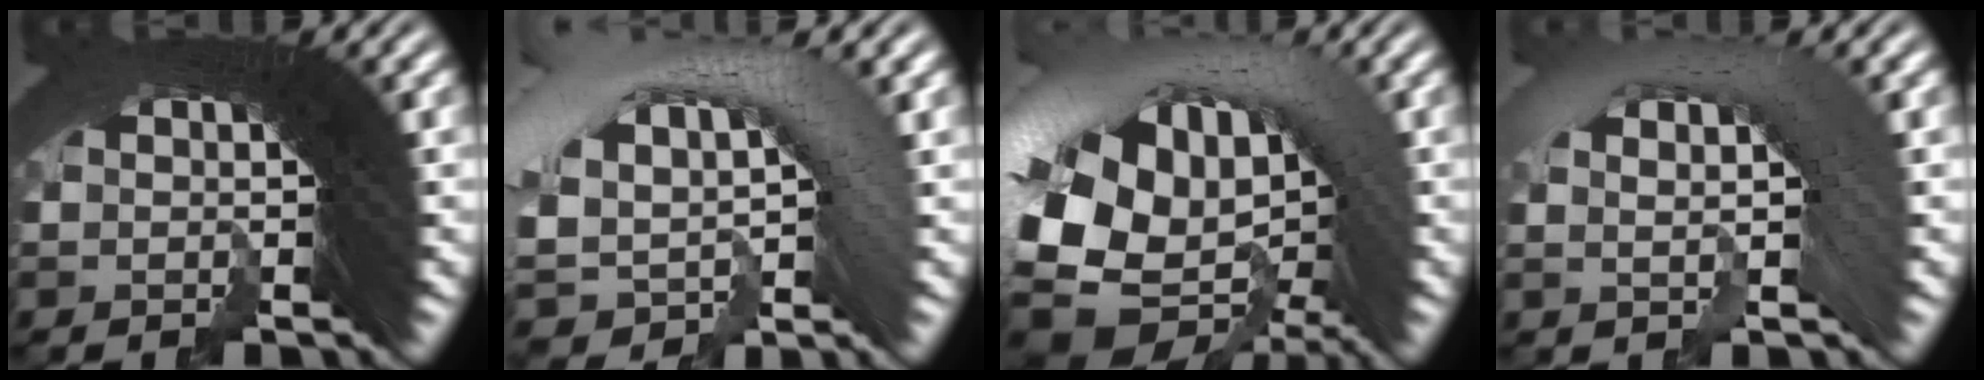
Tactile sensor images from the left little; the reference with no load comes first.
{"total": 8.6, "force": [-0.8, 5.8, 6.3], "torque": [-0.122, 0.003, -0.013]}
{"total": 12.7, "force": [-2.0, 9.0, 8.8], "torque": [-0.192, -0.017, -0.036]}
{"total": 3.5, "force": [0.7, 1.5, 3.1], "torque": [-0.040, 0.018, 0.003]}